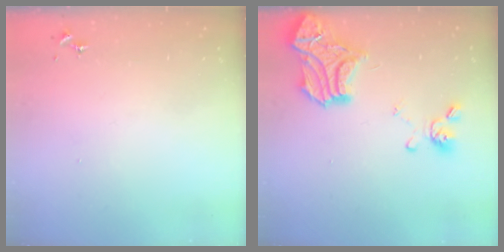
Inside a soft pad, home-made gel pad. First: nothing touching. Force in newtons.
{"total": 22.7, "press": 22.6, "slide": 2.1}